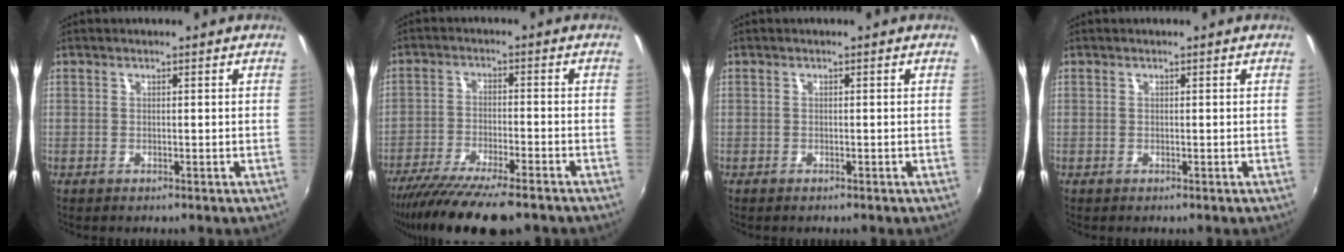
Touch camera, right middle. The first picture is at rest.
{"total": 14.6, "force": [-11.9, 1.7, 8.2], "torque": [-0.161, -0.047, -0.198]}
{"total": 0.8, "force": [-0.2, -0.8, -0.2], "torque": [0.007, -0.006, -0.006]}
{"total": 0.0}